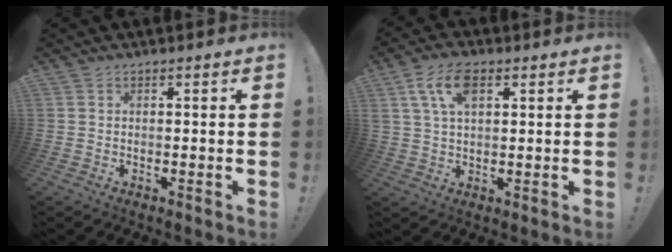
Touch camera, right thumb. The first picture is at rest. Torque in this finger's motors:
{"motor_torque": [1.29, 2.19, 1.71, 0.38, 0.15]}